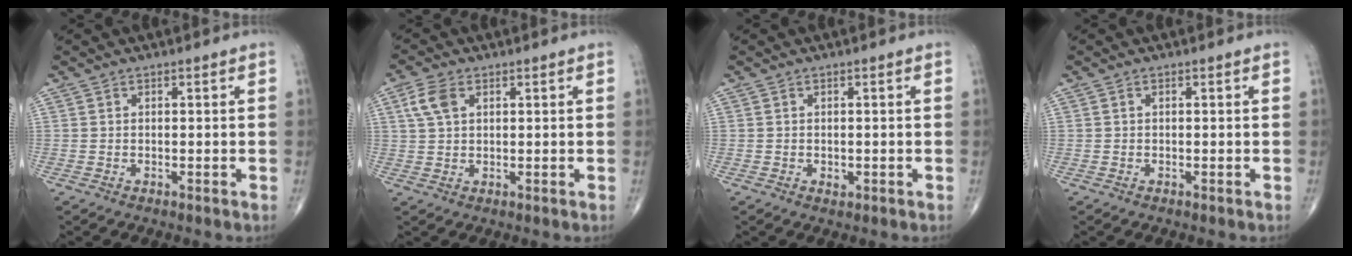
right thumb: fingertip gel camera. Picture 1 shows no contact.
{"total": 4.7, "force": [1.8, 2.8, 3.3], "torque": [-0.074, 0.006, 0.036]}
{"total": 0.9, "force": [-0.3, 0.6, 0.6], "torque": [-0.007, -0.002, -0.003]}
{"total": 0.0}